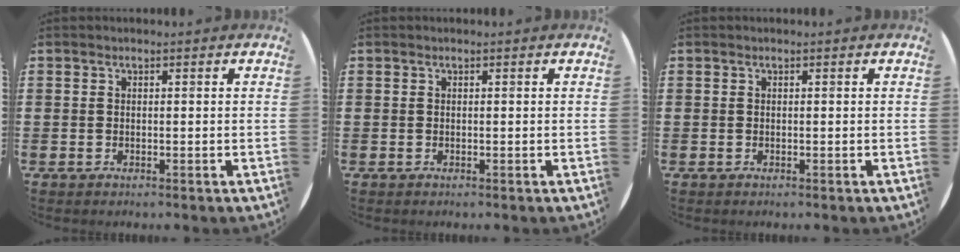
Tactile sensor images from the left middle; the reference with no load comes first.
{"total": 0.0}
{"total": 0.0}